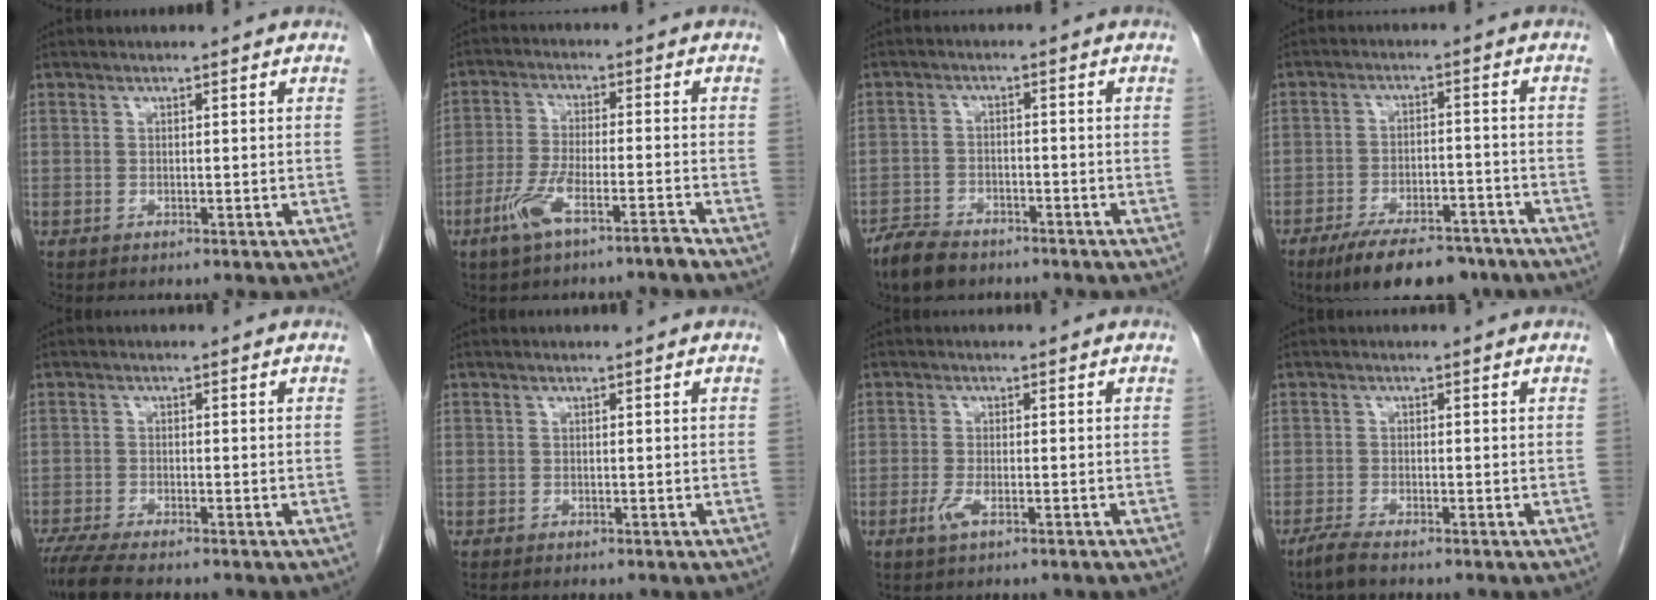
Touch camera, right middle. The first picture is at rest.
{"total": 6.8, "force": [-4.5, 0.7, 5.0], "torque": [-0.107, -0.002, -0.086]}
{"total": 5.9, "force": [-4.9, 2.6, 2.2], "torque": [-0.044, -0.006, -0.087]}
{"total": 12.6, "force": [-9.6, 4.5, 6.8], "torque": [-0.094, 0.000, -0.149]}
{"total": 6.3, "force": [-5.1, 0.8, 3.5], "torque": [-0.066, -0.018, -0.090]}
{"total": 0.0}
{"total": 2.5, "force": [-1.3, 0.6, 2.1], "torque": [-0.046, -0.003, -0.027]}
{"total": 2.5, "force": [-2.0, 0.1, 1.4], "torque": [-0.040, -0.007, -0.042]}